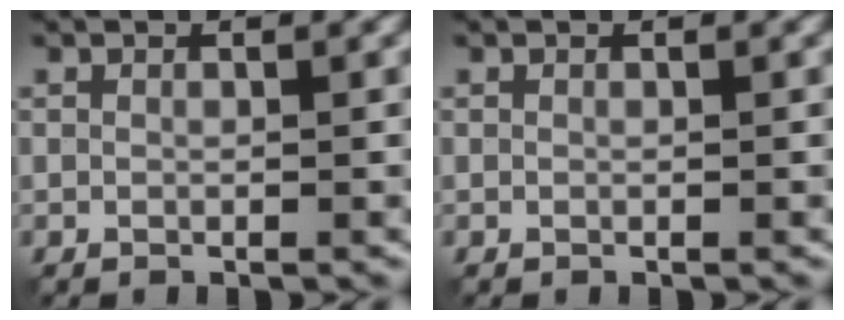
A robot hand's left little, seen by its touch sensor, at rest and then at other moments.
{"total": 0.0}